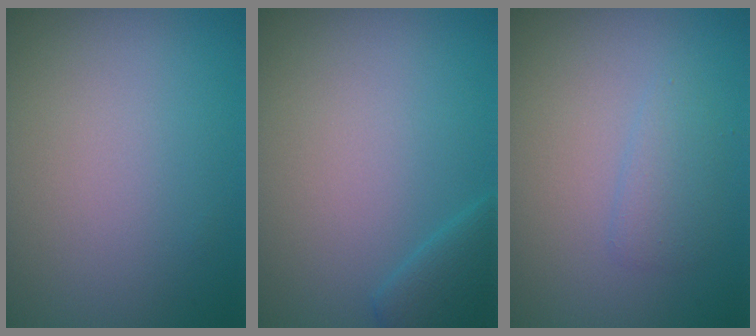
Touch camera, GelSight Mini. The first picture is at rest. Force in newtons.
{"total": 2.3, "press": 2.3, "slide": 0.2}
{"total": 1.4, "press": 1.4, "slide": 0.2}